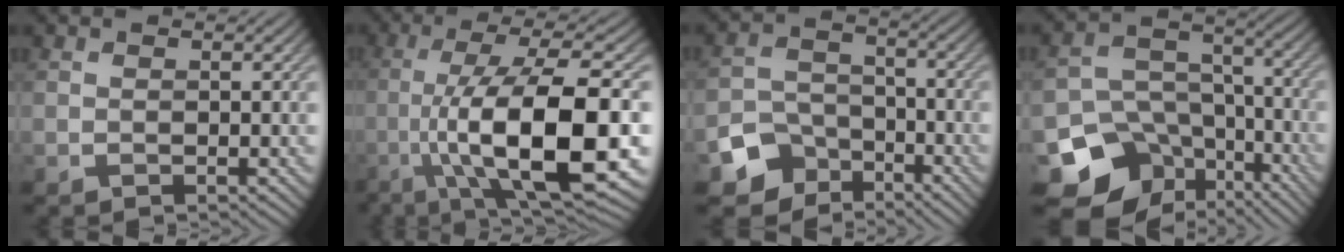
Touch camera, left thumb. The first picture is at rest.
{"total": 16.1, "force": [-3.9, 4.9, 14.9], "torque": [-0.252, 0.000, -0.063]}
{"total": 7.2, "force": [-4.7, 5.1, 2.0], "torque": [-0.050, -0.015, -0.095]}
{"total": 13.3, "force": [-7.6, 9.6, 5.3], "torque": [-0.132, -0.029, -0.116]}